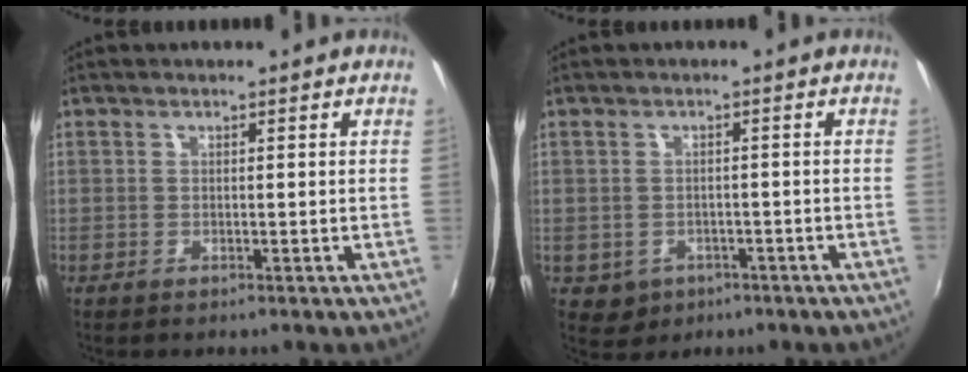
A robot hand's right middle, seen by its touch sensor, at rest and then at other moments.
{"total": 4.5, "force": [-1.7, 4.0, 1.4], "torque": [-0.043, -0.003, -0.010]}